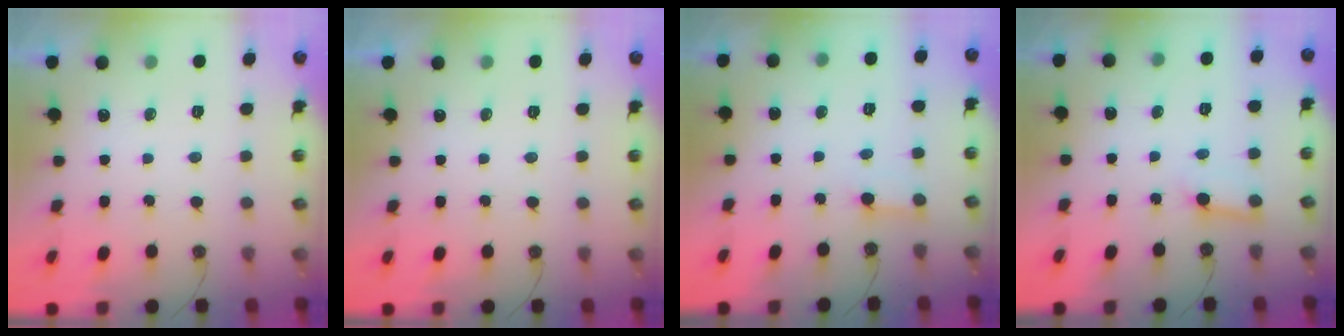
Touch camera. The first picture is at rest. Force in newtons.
{"total": 0.0}
{"total": 2.2, "press": 2.2, "slide": 0.1}
{"total": 3.9, "press": 3.9, "slide": 0.2}